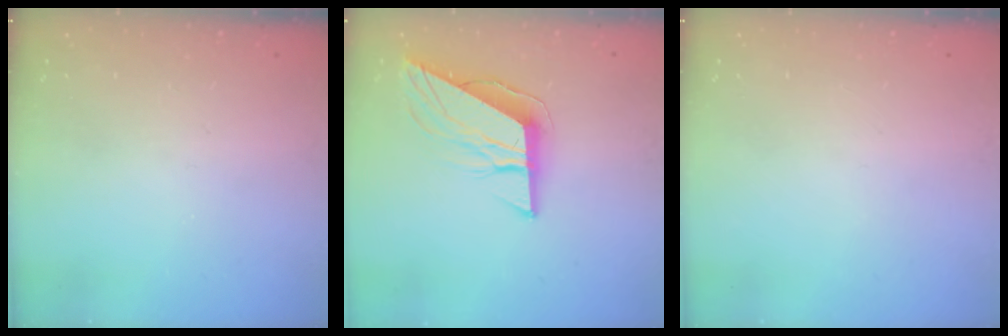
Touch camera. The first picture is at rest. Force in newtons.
{"total": 9.9, "press": 9.9, "slide": 0.4}
{"total": 0.0}